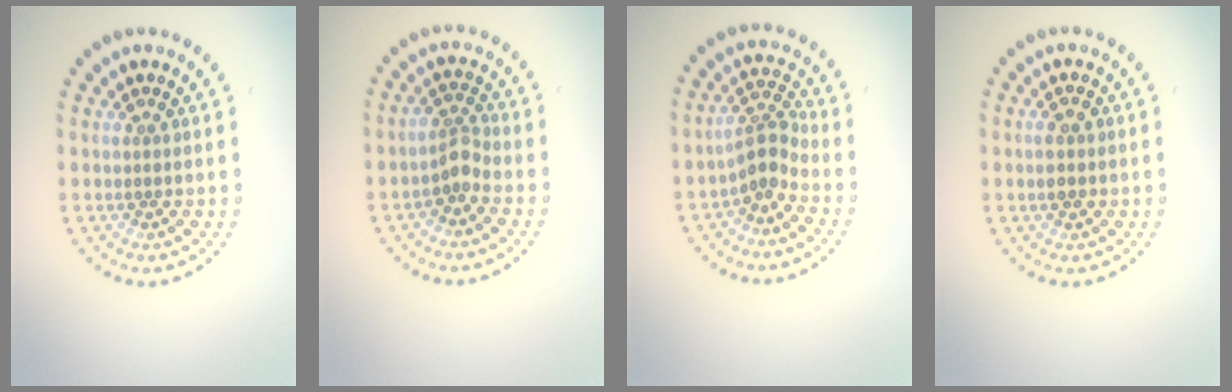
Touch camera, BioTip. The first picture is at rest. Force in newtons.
{"total": 2.0, "press": 1.5, "slide": 1.3}
{"total": 2.7, "press": 1.9, "slide": 1.9}
{"total": 1.4, "press": 1.4, "slide": 0.1}